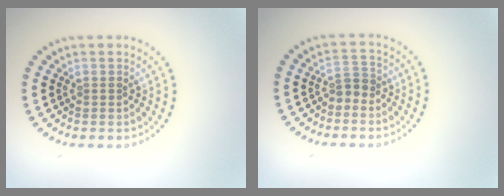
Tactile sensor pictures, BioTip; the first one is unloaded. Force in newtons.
{"total": 1.3, "press": 1.0, "slide": 0.8}